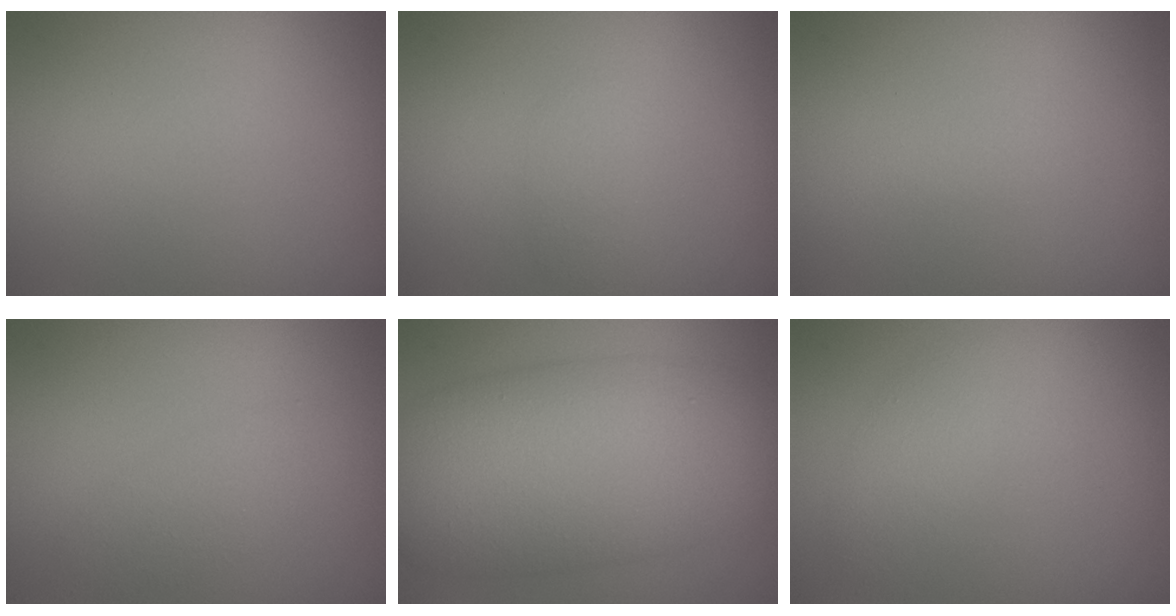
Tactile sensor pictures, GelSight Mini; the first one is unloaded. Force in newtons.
{"total": 1.1, "press": 1.1, "slide": 0.0}
{"total": 0.5, "press": 0.5, "slide": 0.0}
{"total": 2.6, "press": 2.6, "slide": 0.1}
{"total": 12.3, "press": 12.3, "slide": 0.5}
{"total": 1.7, "press": 1.7, "slide": 0.1}